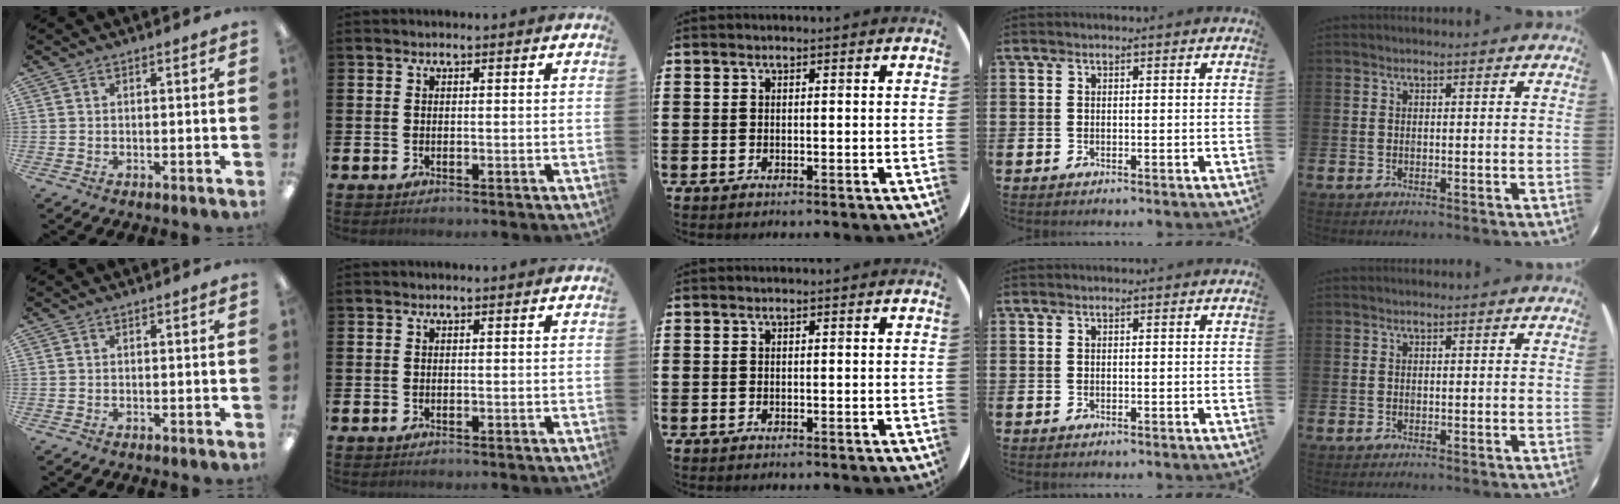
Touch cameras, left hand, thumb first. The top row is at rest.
{}